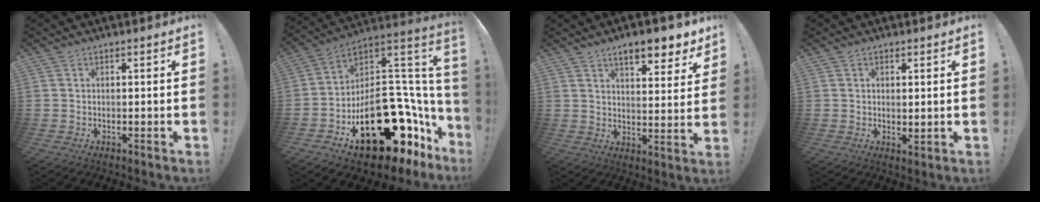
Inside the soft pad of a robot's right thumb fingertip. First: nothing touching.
{"total": 27.3, "force": [-10.8, 15.6, 19.7], "torque": [-0.245, 0.038, -0.136]}
{"total": 9.4, "force": [6.7, 2.5, 6.1], "torque": [-0.076, -0.046, 0.112]}
{"total": 1.5, "force": [1.1, 0.5, 0.8], "torque": [0.000, -0.010, 0.018]}